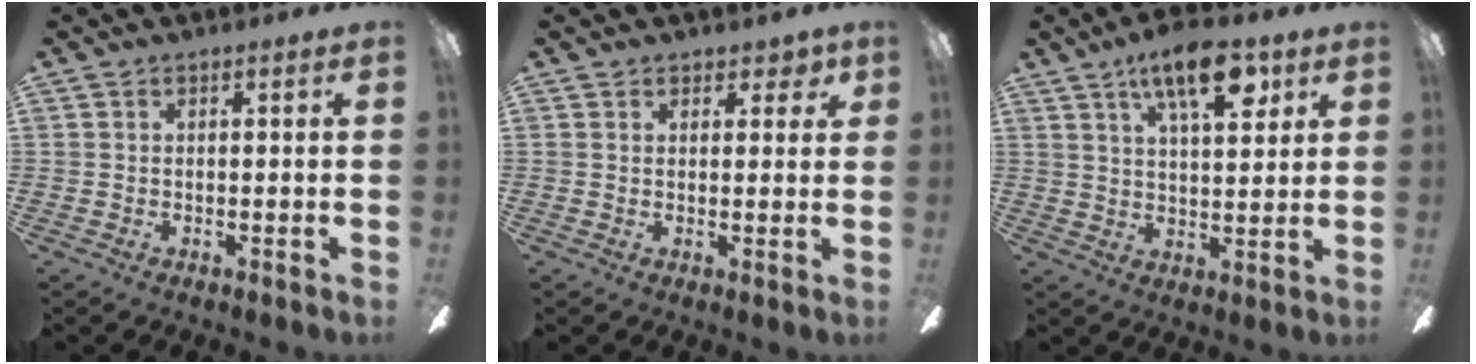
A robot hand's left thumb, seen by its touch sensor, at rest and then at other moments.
{"total": 2.6, "force": [1.3, 1.7, 1.4], "torque": [-0.004, -0.001, 0.019]}
{"total": 13.2, "force": [6.8, 5.1, 10.1], "torque": [-0.151, -0.020, 0.111]}